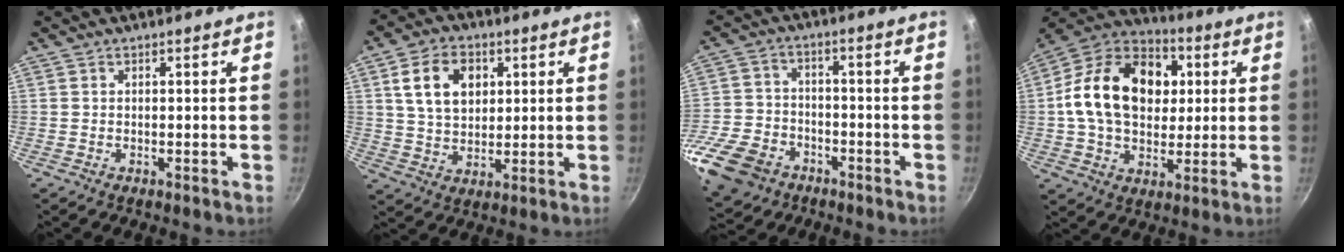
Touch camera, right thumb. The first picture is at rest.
{"total": 11.1, "force": [3.3, 7.8, 7.2], "torque": [-0.106, -0.003, 0.058]}
{"total": 17.0, "force": [-8.3, 12.2, 8.4], "torque": [-0.180, 0.032, -0.151]}
{"total": 22.0, "force": [3.2, 15.9, 15.0], "torque": [-0.220, 0.021, 0.041]}